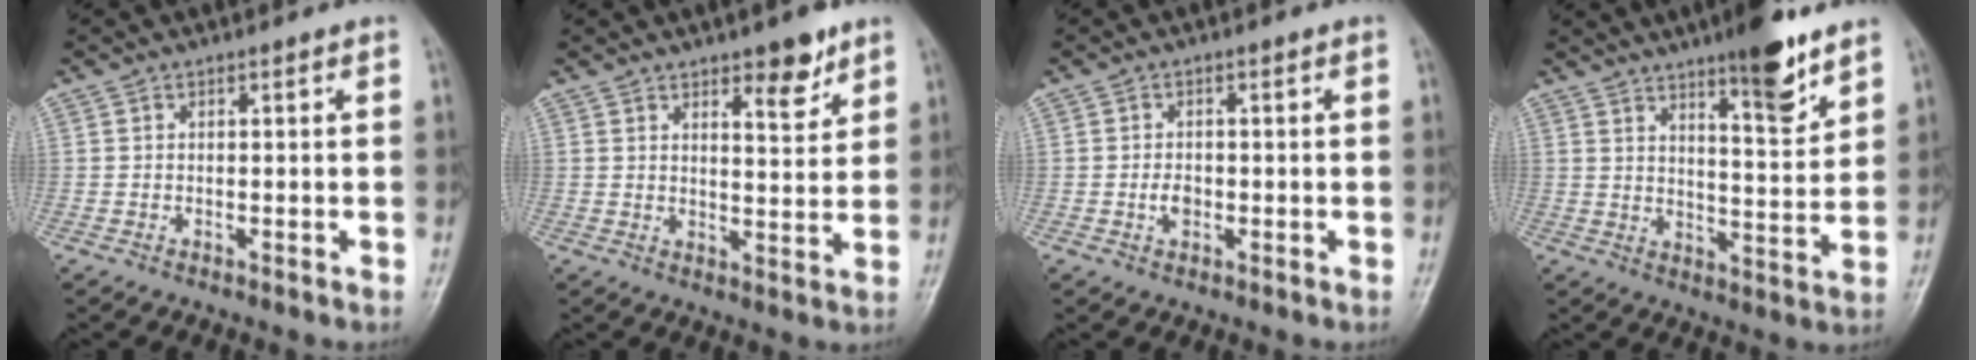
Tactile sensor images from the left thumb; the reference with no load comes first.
{"total": 6.9, "force": [4.4, 2.4, 4.7], "torque": [-0.048, -0.030, 0.062]}
{"total": 2.4, "force": [-0.5, 1.6, 1.6], "torque": [-0.025, 0.003, -0.009]}
{"total": 11.2, "force": [7.7, 2.5, 7.8], "torque": [-0.097, -0.054, 0.117]}